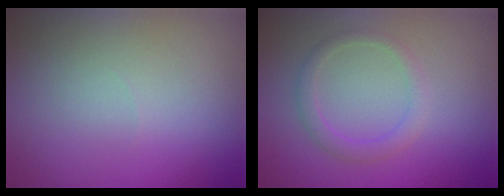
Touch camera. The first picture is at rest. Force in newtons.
{"total": 1.8, "press": 1.8, "slide": 0.0}